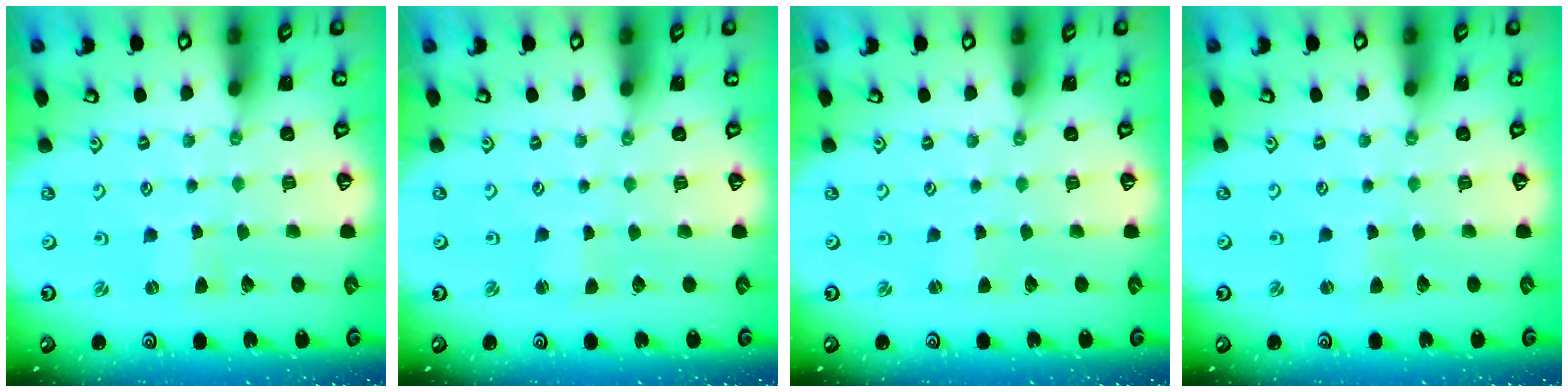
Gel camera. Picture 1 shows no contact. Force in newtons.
{"total": 1.1, "press": 1.1, "slide": 0.2}
{"total": 0.0}
{"total": 1.8, "press": 1.8, "slide": 0.3}